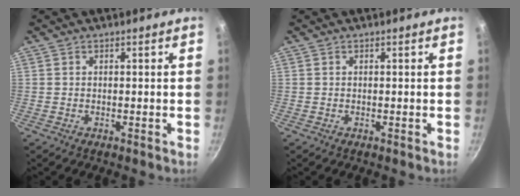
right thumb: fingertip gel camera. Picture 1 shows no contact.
{"total": 0.0}